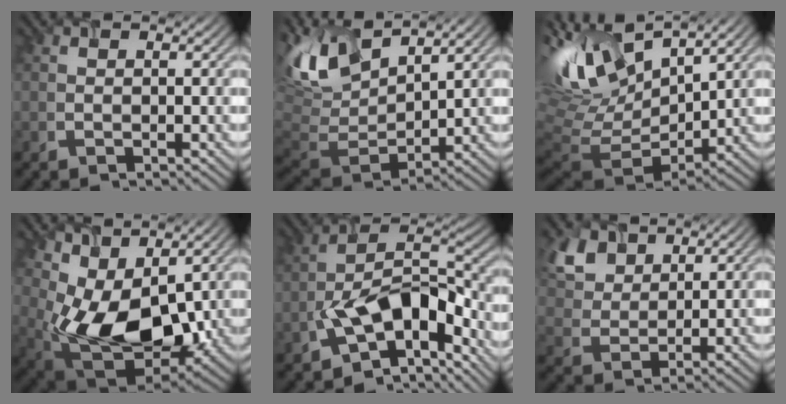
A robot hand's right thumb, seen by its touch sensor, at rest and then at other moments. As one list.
[{"total": 10.6, "force": [6.1, 4.5, 7.4], "torque": [-0.179, 0.008, 0.116]}, {"total": 14.2, "force": [5.0, 7.1, 11.2], "torque": [-0.248, -0.008, 0.114]}, {"total": 13.1, "force": [2.8, 7.5, 10.4], "torque": [-0.215, -0.025, 0.063]}, {"total": 12.3, "force": [-6.4, 5.6, 8.9], "torque": [-0.135, -0.005, -0.128]}, {"total": 7.0, "force": [4.1, 4.4, 3.6], "torque": [-0.105, 0.003, 0.085]}]